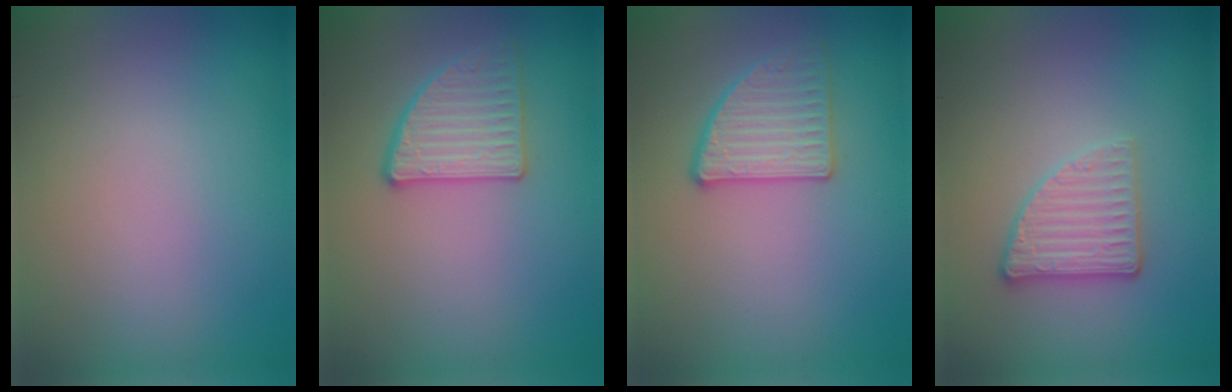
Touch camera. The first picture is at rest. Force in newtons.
{"total": 2.8, "press": 2.8, "slide": 0.3}
{"total": 2.8, "press": 2.8, "slide": 0.3}
{"total": 2.8, "press": 2.7, "slide": 0.8}